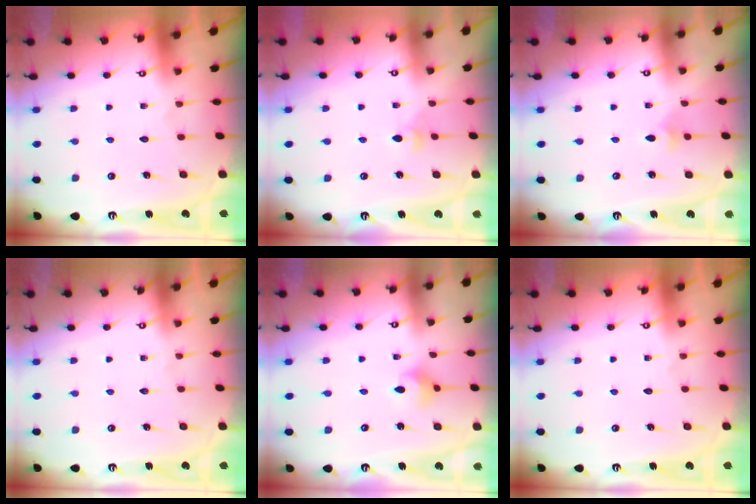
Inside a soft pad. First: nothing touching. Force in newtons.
{"total": 3.3, "press": 3.2, "slide": 0.9}
{"total": 3.5, "press": 3.4, "slide": 0.7}
{"total": 0.0}
{"total": 3.9, "press": 3.9, "slide": 0.7}
{"total": 0.0}